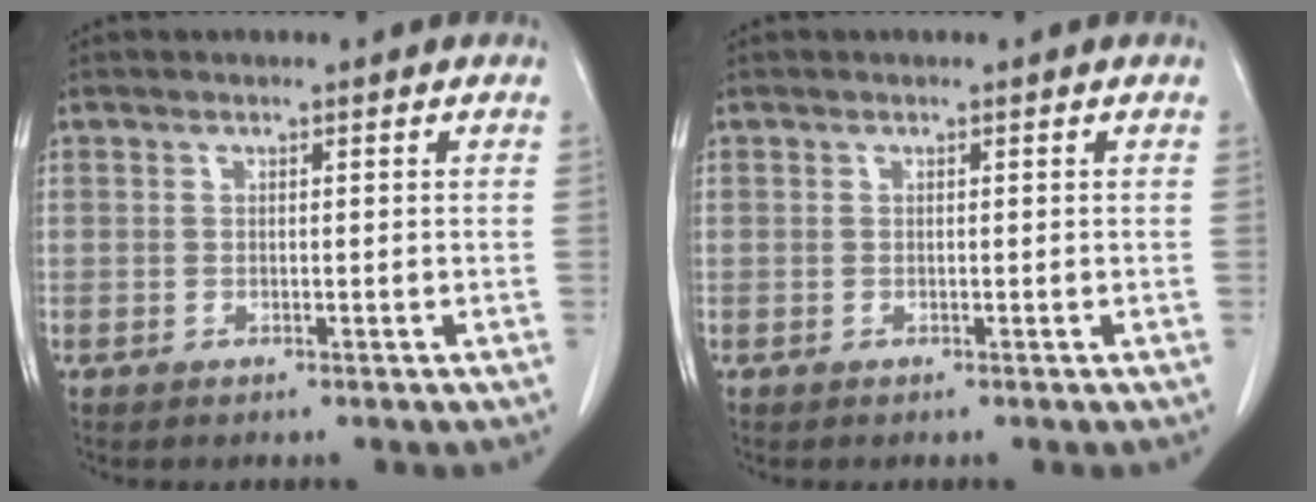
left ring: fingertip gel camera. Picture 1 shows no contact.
{"total": 0.0}